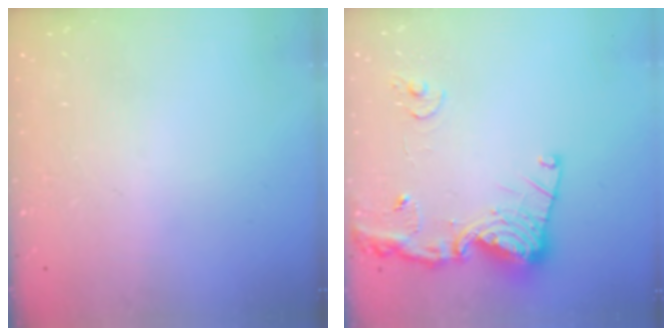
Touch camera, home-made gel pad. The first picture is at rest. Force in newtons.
{"total": 15.8, "press": 15.7, "slide": 1.8}